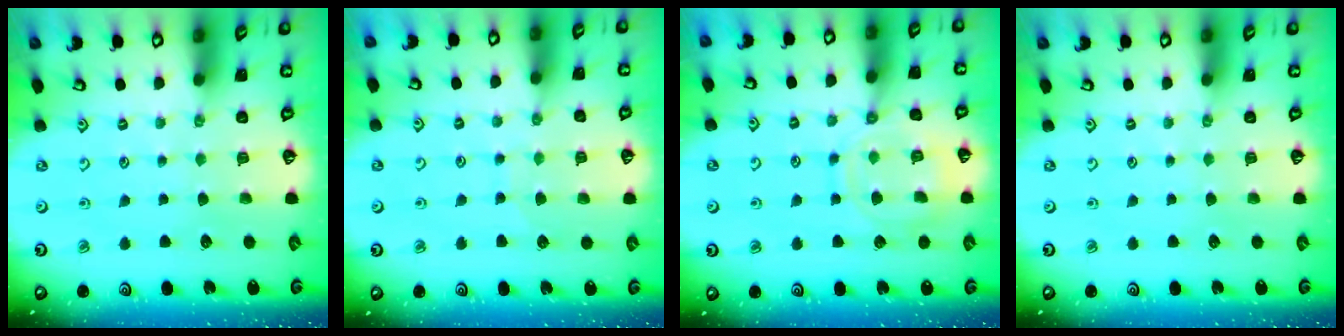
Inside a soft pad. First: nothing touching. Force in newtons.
{"total": 5.9, "press": 5.9, "slide": 0.4}
{"total": 11.0, "press": 11.0, "slide": 0.9}
{"total": 0.0}